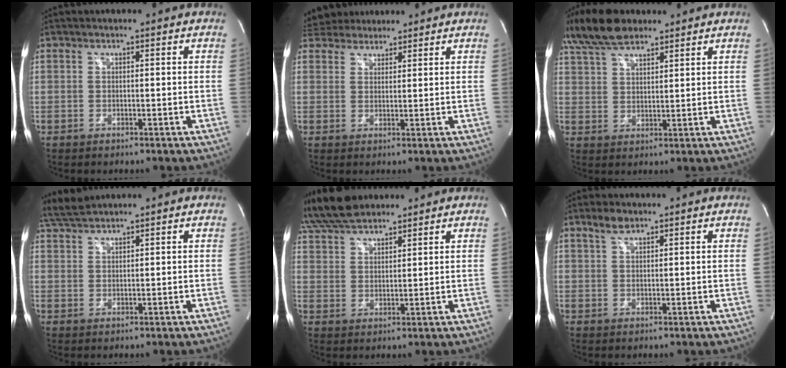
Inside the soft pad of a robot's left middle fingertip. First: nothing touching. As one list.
[{"total": 6.7, "force": [6.0, 2.6, 1.4], "torque": [-0.022, 0.032, 0.103]}, {"total": 10.0, "force": [7.9, 3.2, 5.2], "torque": [-0.110, 0.025, 0.150]}, {"total": 3.7, "force": [3.6, -0.2, 0.9], "torque": [-0.031, 0.018, 0.078]}, {"total": 11.1, "force": [9.7, 3.0, 4.7], "torque": [-0.093, 0.036, 0.182]}, {"total": 2.6, "force": [1.9, 1.0, 1.5], "torque": [-0.035, 0.008, 0.040]}]